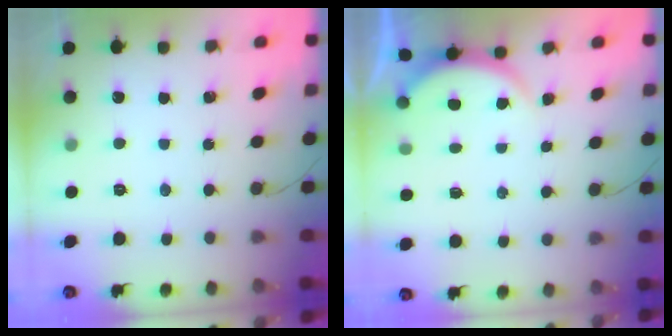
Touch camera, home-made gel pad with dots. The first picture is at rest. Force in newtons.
{"total": 2.3, "press": 2.2, "slide": 0.5}